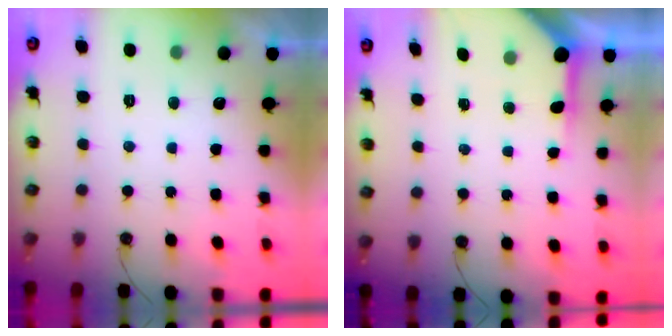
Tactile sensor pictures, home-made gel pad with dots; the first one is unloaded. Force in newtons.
{"total": 5.5, "press": 5.5, "slide": 0.3}